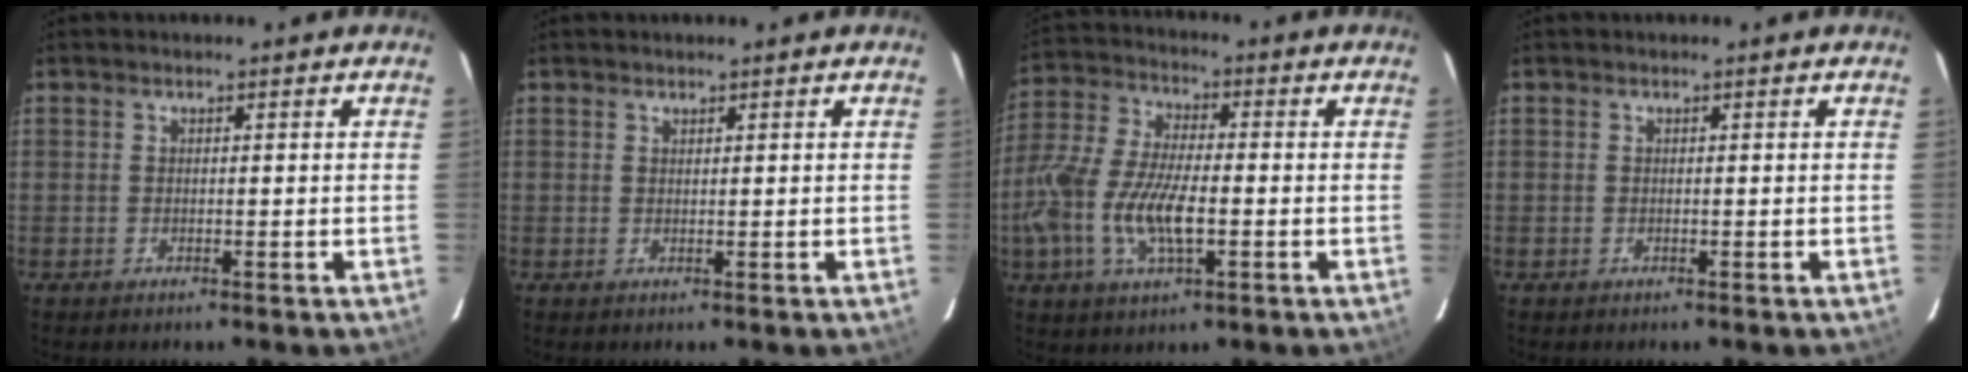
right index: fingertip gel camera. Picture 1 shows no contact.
{"total": 0.5, "force": [0.5, 0.1, 0.0], "torque": [0.000, 0.001, 0.010]}
{"total": 14.4, "force": [-3.7, 5.7, 12.7], "torque": [-0.277, -0.003, -0.073]}
{"total": 0.0}